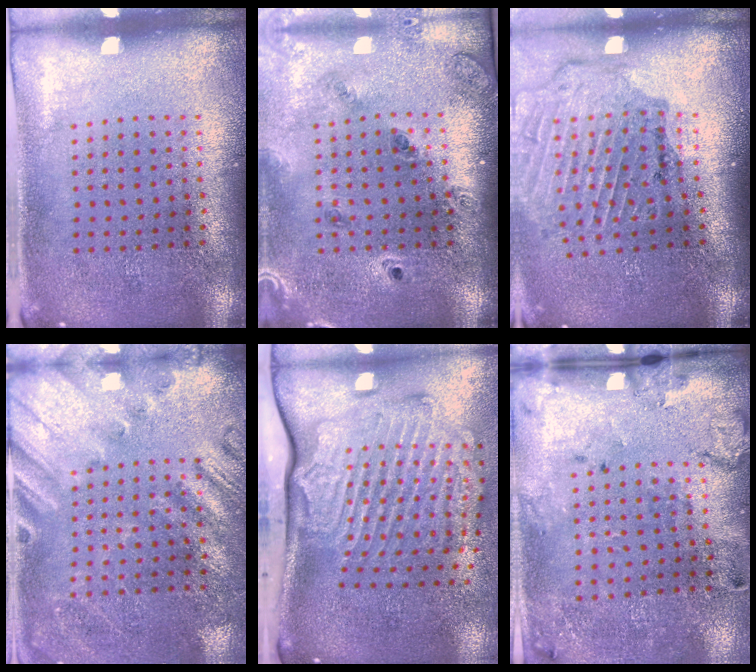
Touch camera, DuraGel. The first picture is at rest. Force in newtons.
{"total": 1.4, "press": 1.4, "slide": 0.1}
{"total": 1.9, "press": 1.8, "slide": 0.3}
{"total": 2.3, "press": 2.0, "slide": 1.0}
{"total": 3.6, "press": 2.5, "slide": 2.6}
{"total": 2.1, "press": 1.4, "slide": 1.6}